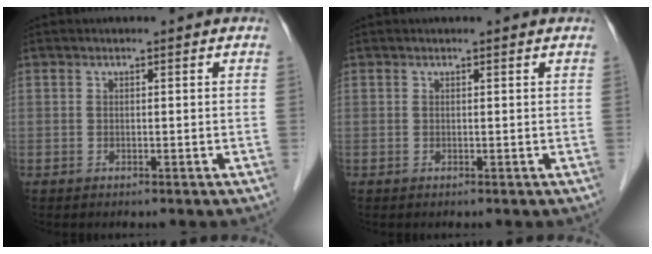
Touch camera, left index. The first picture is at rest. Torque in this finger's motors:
{"motor_torque": [0.04, 0.03, -0.01, 0.01]}